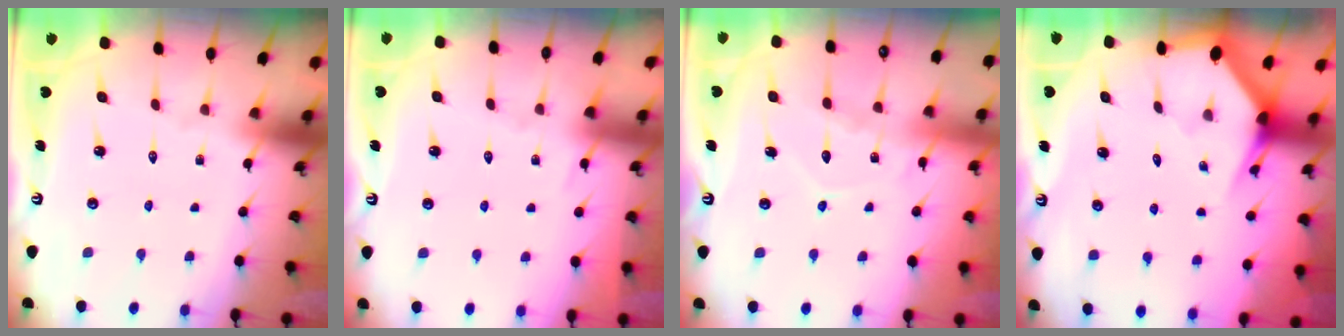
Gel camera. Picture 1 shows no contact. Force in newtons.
{"total": 5.0, "press": 4.9, "slide": 0.7}
{"total": 8.8, "press": 8.7, "slide": 0.6}
{"total": 2.9, "press": 2.9, "slide": 0.2}